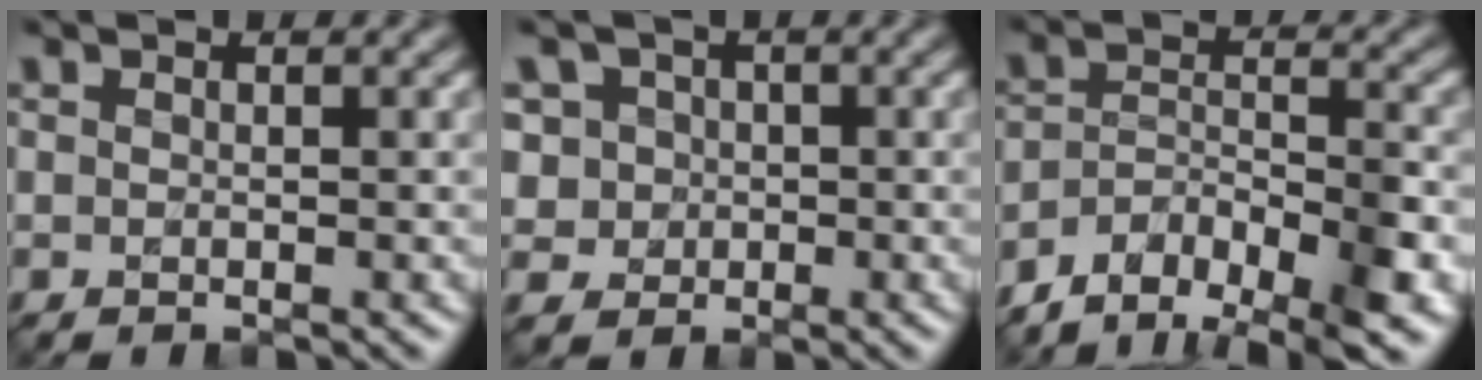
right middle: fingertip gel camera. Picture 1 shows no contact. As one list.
[{"total": 5.2, "force": [1.0, 4.8, 1.6], "torque": [-0.025, 0.025, 0.004]}, {"total": 7.8, "force": [-5.7, 3.0, 4.4], "torque": [-0.066, -0.003, -0.104]}]